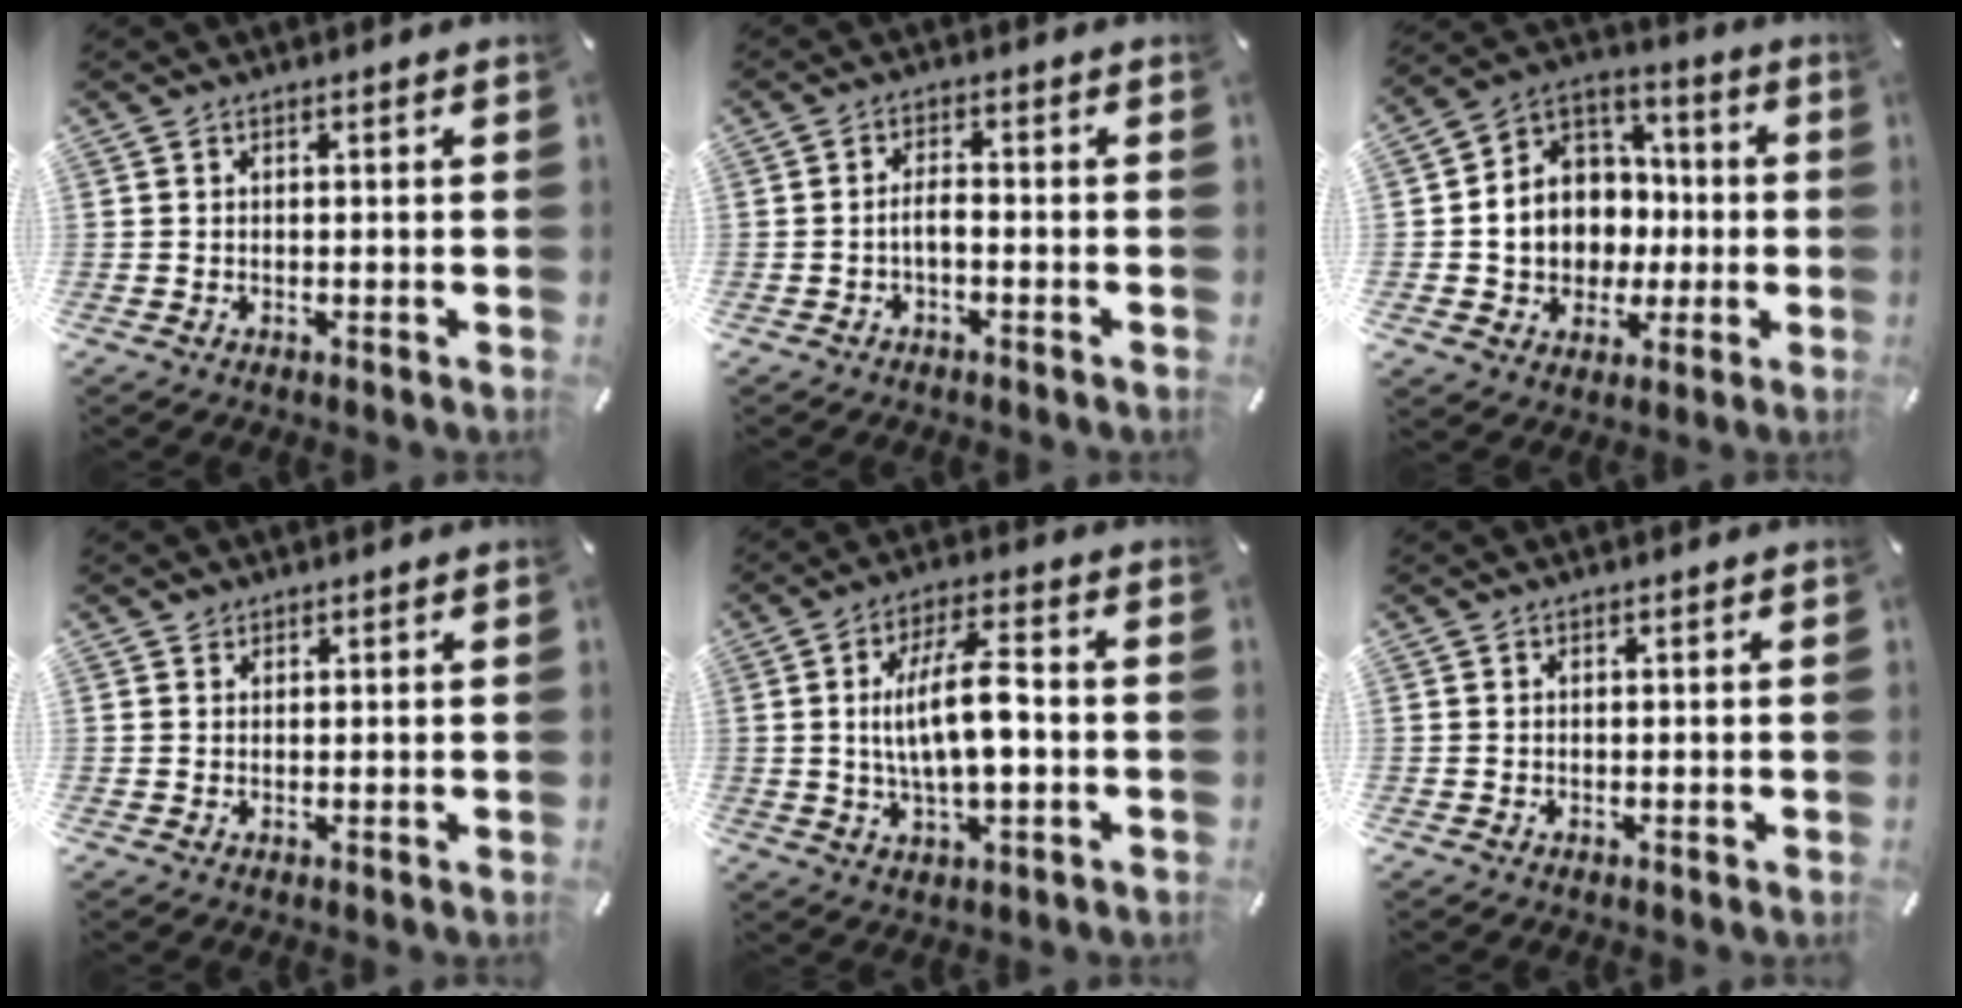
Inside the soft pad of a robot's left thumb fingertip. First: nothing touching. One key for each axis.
{"total": 2.8, "fx": -1.4, "fy": 1.0, "fz": 2.3, "tx": -0.048, "ty": 0.006, "tz": -0.027}
{"total": 10.8, "fx": -1.0, "fy": 10.6, "fz": 2.0, "tx": -0.050, "ty": -0.016, "tz": -0.007}
{"total": 0.9, "fx": 0.7, "fy": 0.6, "fz": 0.0, "tx": 0.001, "ty": -0.001, "tz": 0.014}
{"total": 12.3, "fx": -0.3, "fy": 4.5, "fz": 11.4, "tx": -0.216, "ty": 0.003, "tz": -0.008}
{"total": 0.0}